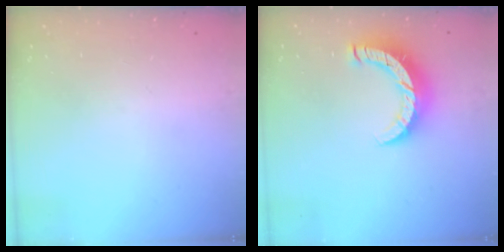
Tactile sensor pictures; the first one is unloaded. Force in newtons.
{"total": 9.9, "press": 9.9, "slide": 0.6}